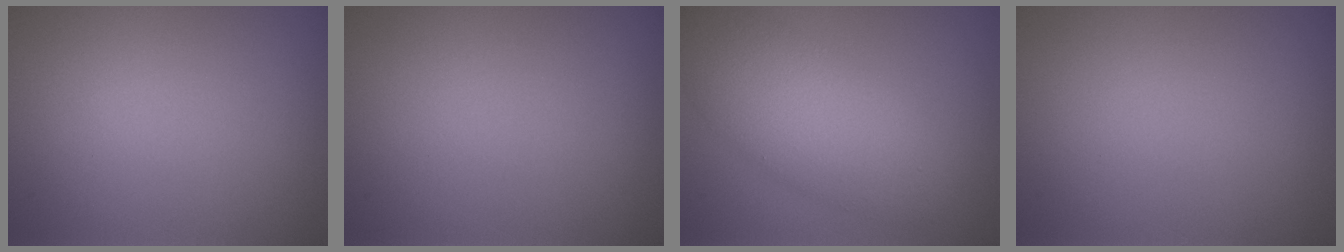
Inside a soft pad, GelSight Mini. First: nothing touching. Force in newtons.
{"total": 0.0}
{"total": 5.3, "press": 5.3, "slide": 0.2}
{"total": 0.0}